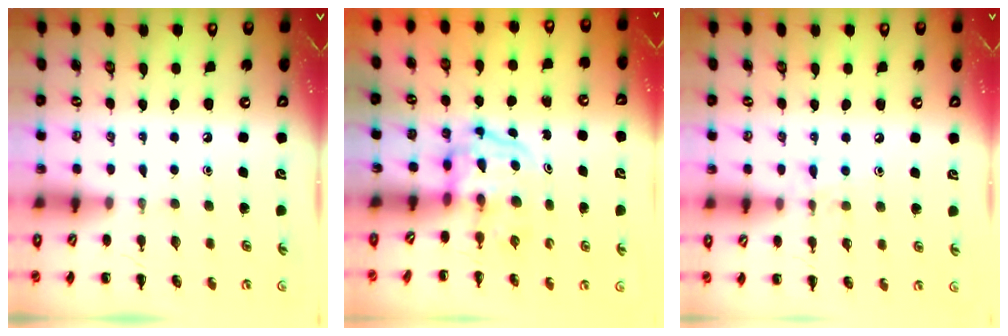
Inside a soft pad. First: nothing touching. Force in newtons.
{"total": 3.7, "press": 3.7, "slide": 0.6}
{"total": 5.5, "press": 5.3, "slide": 1.5}